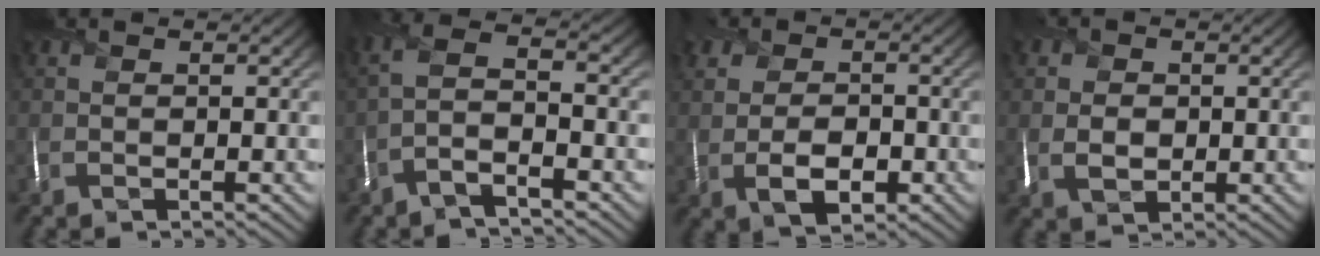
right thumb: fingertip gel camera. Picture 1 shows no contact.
{"total": 6.1, "force": [-3.1, 1.8, 4.9], "torque": [-0.101, 0.013, -0.075]}
{"total": 6.6, "force": [-1.0, 4.7, 4.6], "torque": [-0.062, 0.003, -0.028]}
{"total": 3.3, "force": [0.0, 2.7, 1.9], "torque": [-0.040, -0.002, -0.003]}